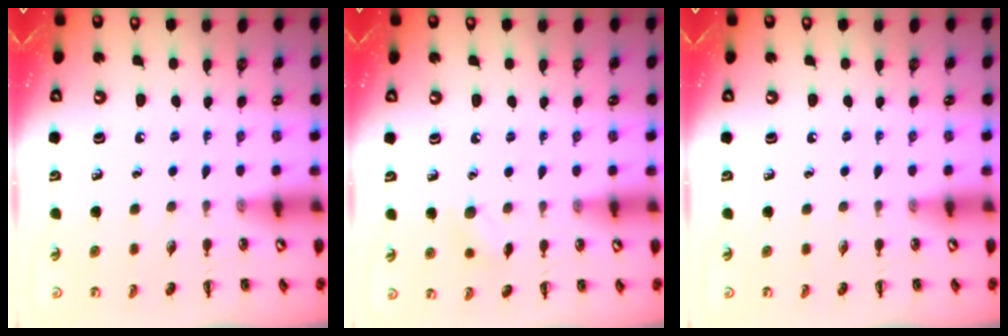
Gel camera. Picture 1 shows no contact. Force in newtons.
{"total": 6.6, "press": 6.3, "slide": 1.7}
{"total": 0.0}